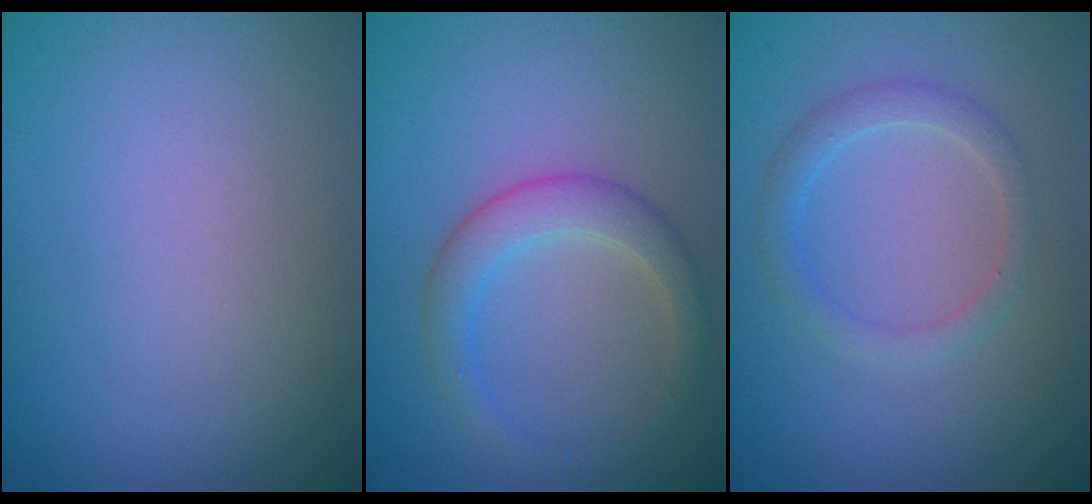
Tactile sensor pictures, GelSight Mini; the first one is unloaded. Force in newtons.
{"total": 3.1, "press": 3.1, "slide": 0.1}
{"total": 1.9, "press": 1.9, "slide": 0.0}